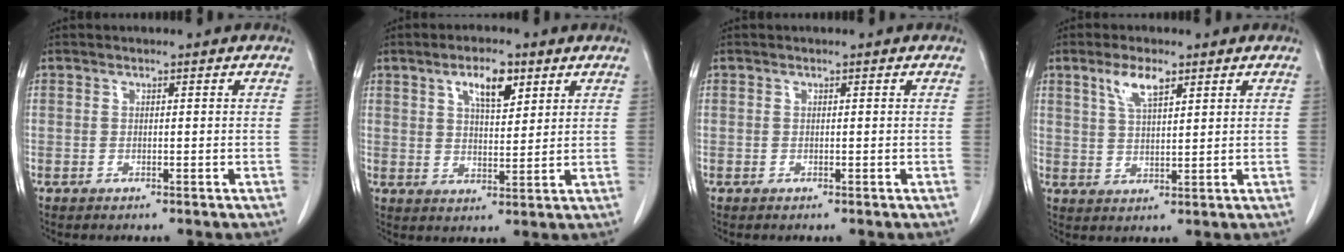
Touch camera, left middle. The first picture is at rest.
{"total": 6.2, "force": [3.3, 2.1, 4.7], "torque": [-0.082, 0.003, 0.056]}
{"total": 0.0}
{"total": 4.9, "force": [2.9, 1.5, 3.7], "torque": [-0.079, 0.005, 0.059]}